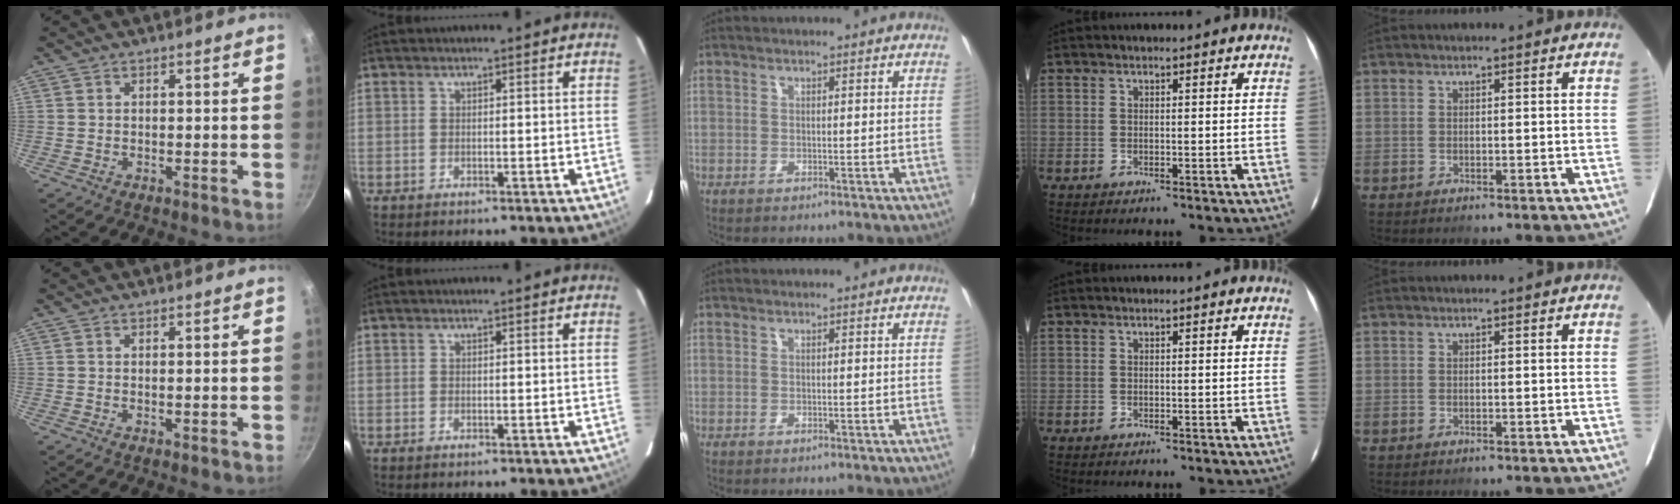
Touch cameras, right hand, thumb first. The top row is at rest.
{}